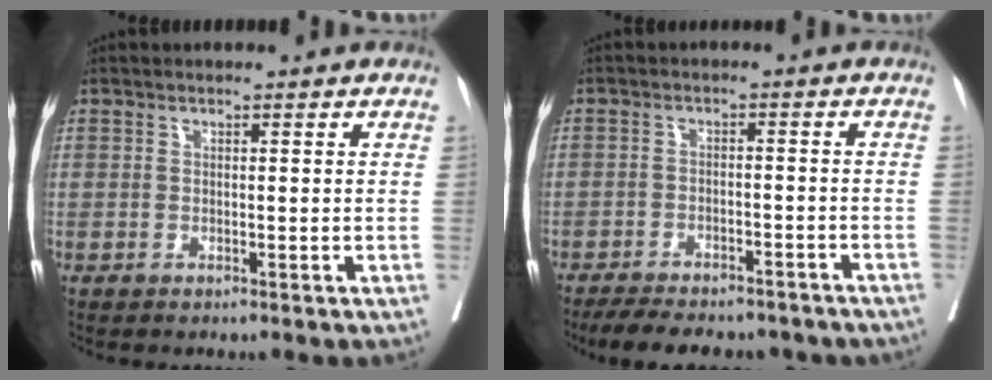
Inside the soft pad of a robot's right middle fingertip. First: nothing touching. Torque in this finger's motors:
{"motor_torque": [1.08, -1.06, 0.21, 0.06]}